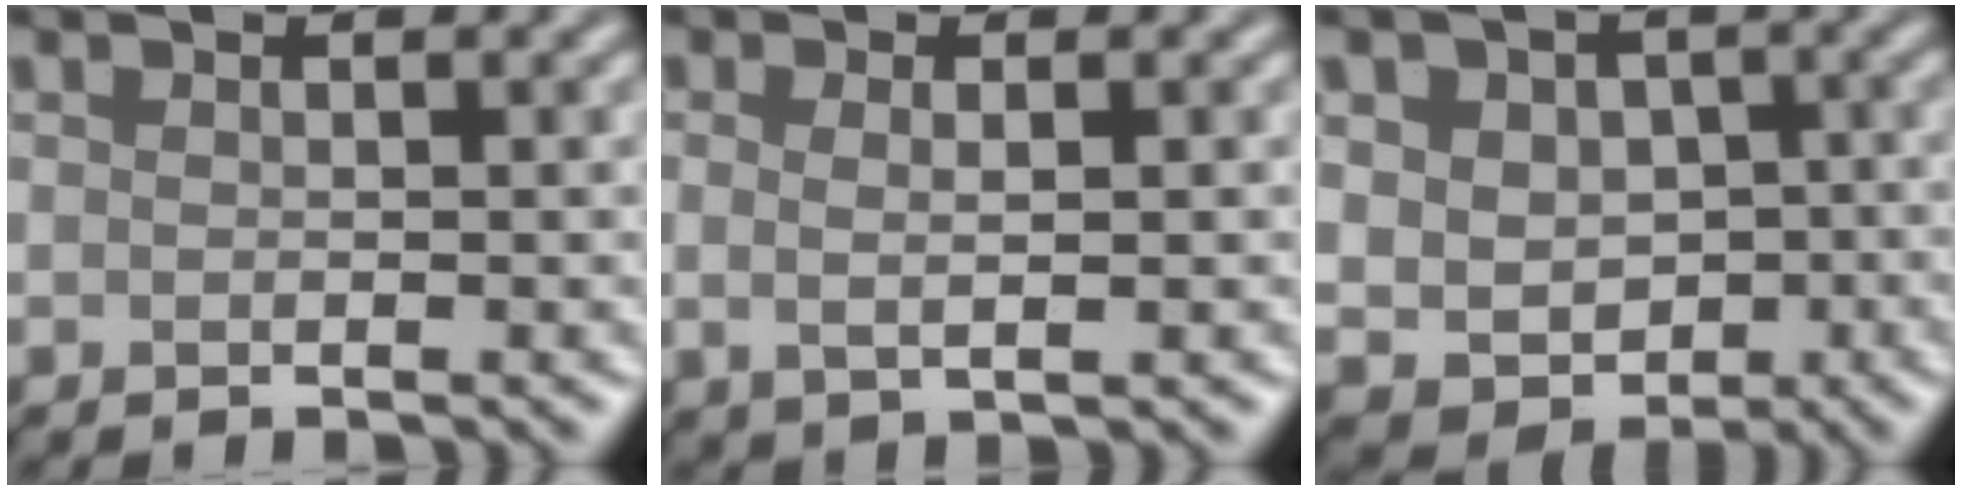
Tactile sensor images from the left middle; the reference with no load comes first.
{"total": 1.5, "force": [0.2, 0.4, 1.4], "torque": [-0.027, -0.002, 0.005]}
{"total": 7.0, "force": [0.4, 5.9, 3.8], "torque": [-0.056, 0.017, -0.004]}